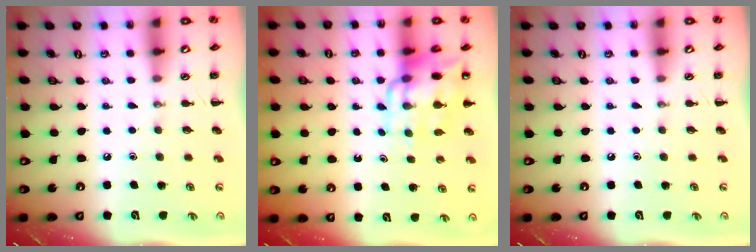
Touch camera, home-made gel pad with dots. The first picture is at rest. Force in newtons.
{"total": 11.9, "press": 11.4, "slide": 3.2}
{"total": 0.0}